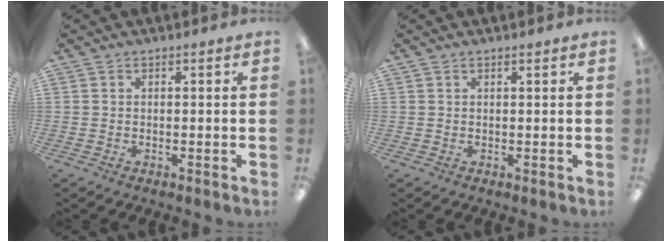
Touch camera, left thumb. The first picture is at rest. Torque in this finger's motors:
{"motor_torque": [-0.24, -0.10, -0.25, 0.07, 0.01]}